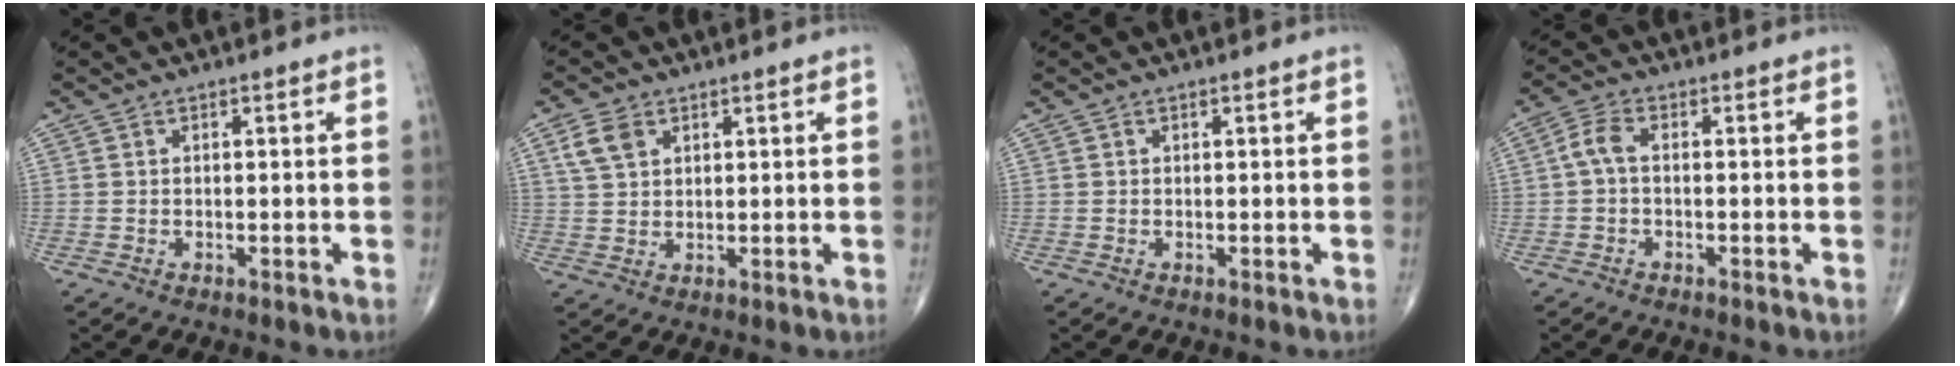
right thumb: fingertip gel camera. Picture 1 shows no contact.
{"total": 4.9, "force": [2.3, 3.2, 2.8], "torque": [-0.049, -0.001, 0.049]}
{"total": 0.0}
{"total": 3.5, "force": [-0.3, 1.7, 3.0], "torque": [-0.067, 0.011, -0.013]}